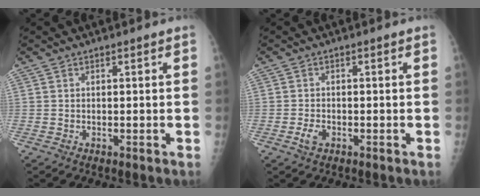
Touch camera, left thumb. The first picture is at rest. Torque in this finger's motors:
{"motor_torque": [-0.06, 0.05, 0.08, 0.07, 0.01]}